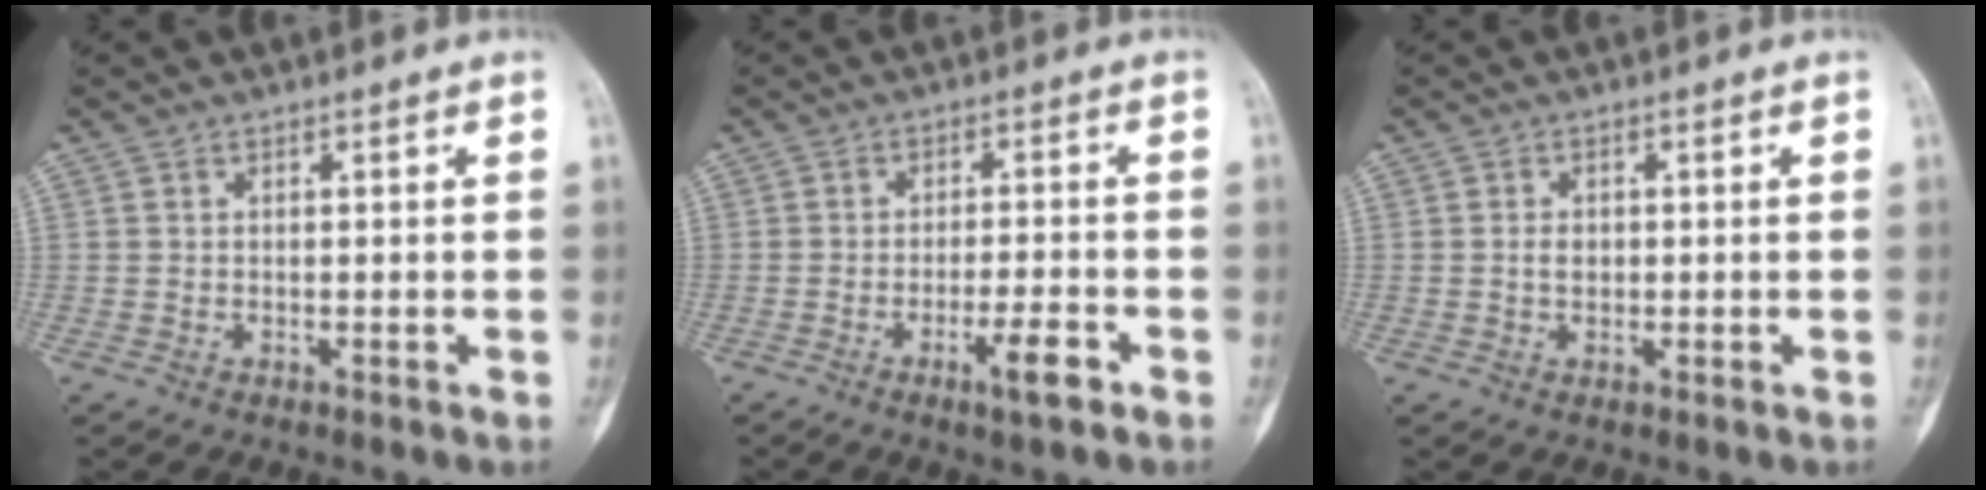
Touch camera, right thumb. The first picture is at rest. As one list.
[{"total": 5.2, "force": [-2.8, 0.9, 4.3], "torque": [-0.075, 0.014, -0.046]}, {"total": 1.9, "force": [0.0, 1.4, 1.3], "torque": [-0.014, 0.002, 0.000]}]